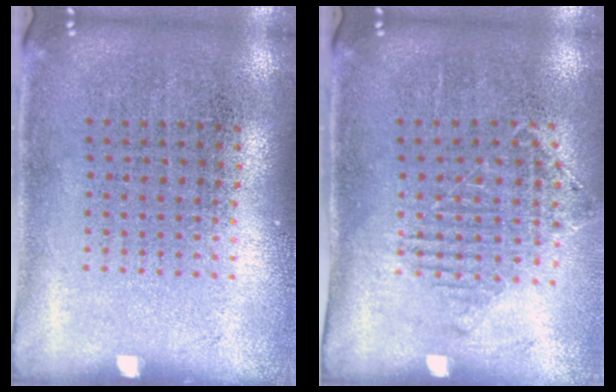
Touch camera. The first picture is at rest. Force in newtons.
{"total": 1.2, "press": 1.1, "slide": 0.4}